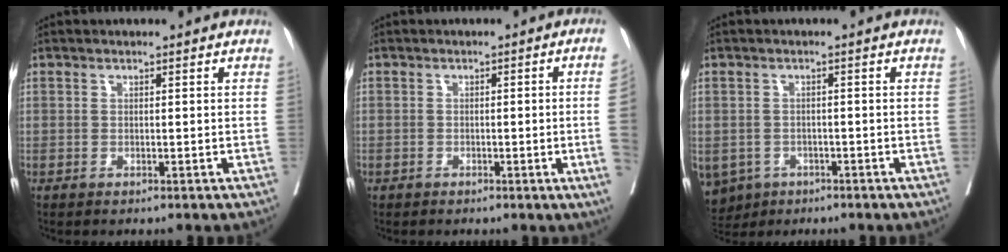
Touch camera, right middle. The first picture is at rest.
{"total": 4.6, "force": [-1.0, -1.2, 4.4], "torque": [-0.050, -0.003, -0.012]}
{"total": 8.4, "force": [-4.5, 6.6, 2.4], "torque": [-0.069, -0.002, -0.062]}